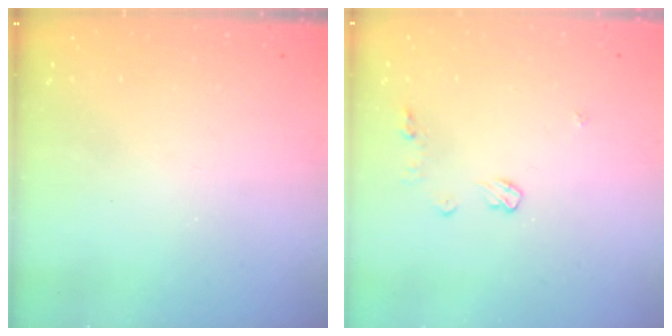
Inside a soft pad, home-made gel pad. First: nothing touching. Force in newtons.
{"total": 5.6, "press": 5.5, "slide": 0.4}